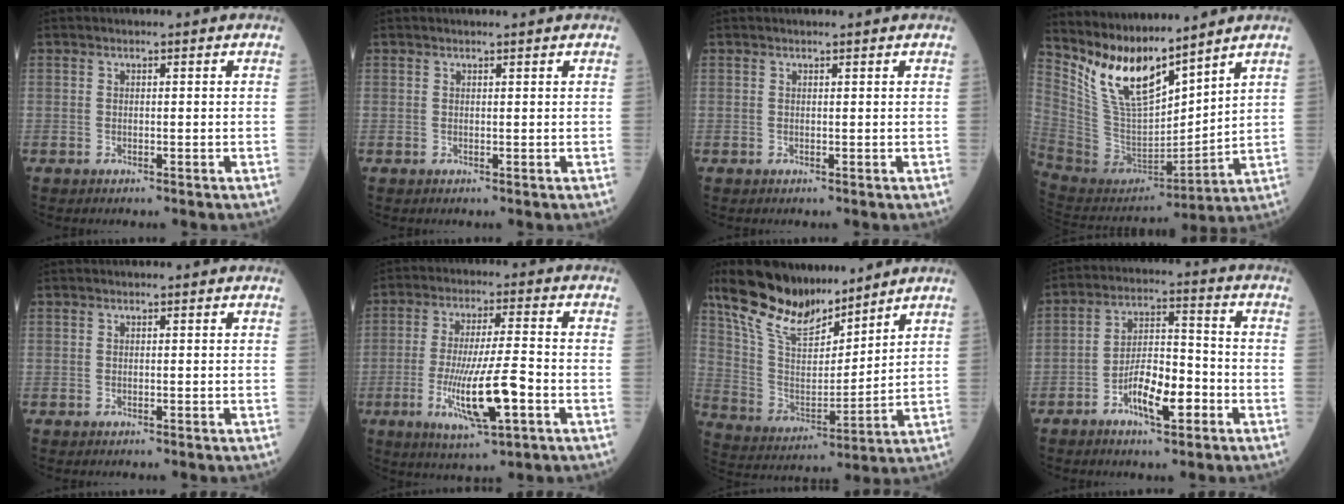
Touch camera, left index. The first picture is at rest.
{"total": 1.7, "force": [1.6, -0.2, 0.7], "torque": [-0.010, 0.007, 0.020]}
{"total": 1.4, "force": [1.3, -0.2, 0.6], "torque": [-0.009, 0.006, 0.017]}
{"total": 14.3, "force": [11.2, 3.7, 8.1], "torque": [-0.167, -0.001, 0.229]}
{"total": 0.0}
{"total": 11.6, "force": [-3.9, 1.2, 10.9], "torque": [-0.206, -0.016, -0.065]}
{"total": 15.1, "force": [12.3, 4.3, 7.7], "torque": [-0.149, 0.006, 0.234]}
{"total": 8.9, "force": [-4.2, 2.8, 7.3], "torque": [-0.139, 0.010, -0.073]}